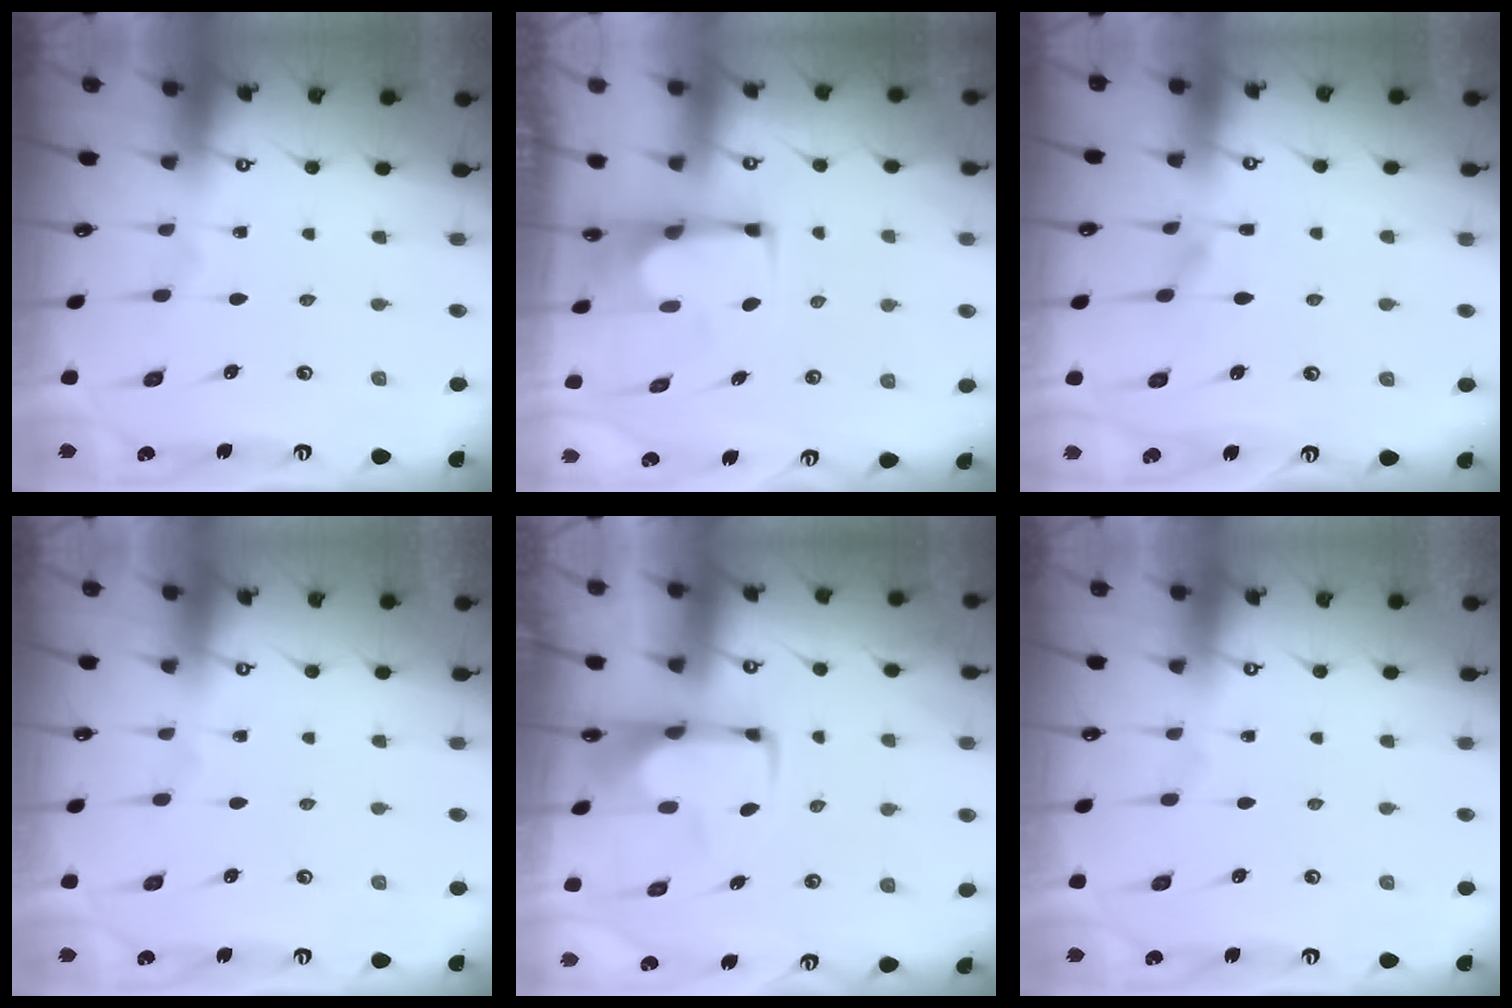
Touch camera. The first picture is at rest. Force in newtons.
{"total": 2.4, "press": 2.4, "slide": 0.2}
{"total": 5.5, "press": 5.5, "slide": 0.7}
{"total": 0.0}
{"total": 1.5, "press": 1.4, "slide": 0.4}
{"total": 0.0}